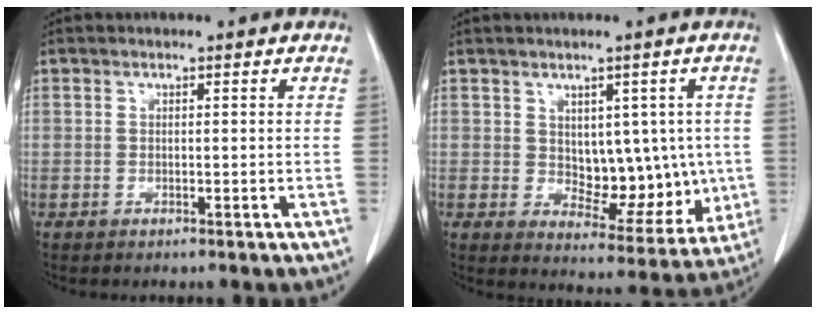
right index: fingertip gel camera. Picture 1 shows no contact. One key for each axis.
{"total": 9.9, "fx": 0.6, "fy": 6.0, "fz": 7.8, "tx": -0.084, "ty": 0.007, "tz": 0.029}